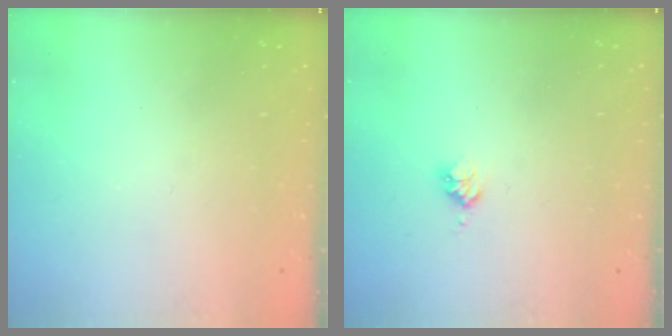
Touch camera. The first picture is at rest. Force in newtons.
{"total": 2.5, "press": 2.5, "slide": 0.3}